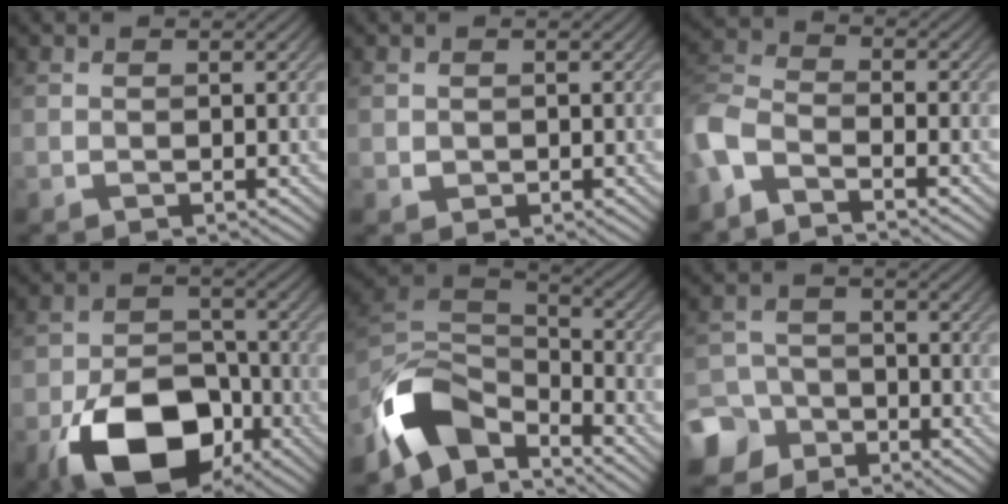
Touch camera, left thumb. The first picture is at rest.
{"total": 0.9, "force": [0.2, 0.8, 0.2], "torque": [-0.008, -0.004, 0.007]}
{"total": 6.6, "force": [-4.4, 2.7, 4.1], "torque": [-0.102, -0.005, -0.104]}
{"total": 14.0, "force": [-6.7, 8.6, 8.8], "torque": [-0.182, -0.029, -0.117]}
{"total": 11.8, "force": [-8.0, 5.6, 6.6], "torque": [-0.135, -0.007, -0.168]}
{"total": 7.1, "force": [-4.9, 4.9, 1.8], "torque": [-0.036, -0.010, -0.102]}